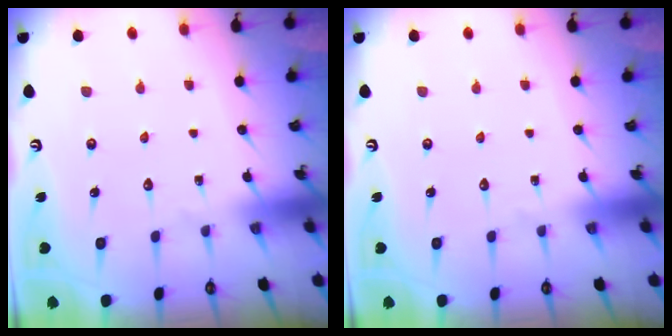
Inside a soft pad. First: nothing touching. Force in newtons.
{"total": 0.0}